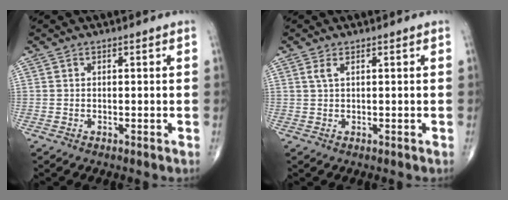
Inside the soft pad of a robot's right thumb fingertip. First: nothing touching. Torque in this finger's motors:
{"motor_torque": [0.41, -0.59, 0.21, 0.26, -0.08]}